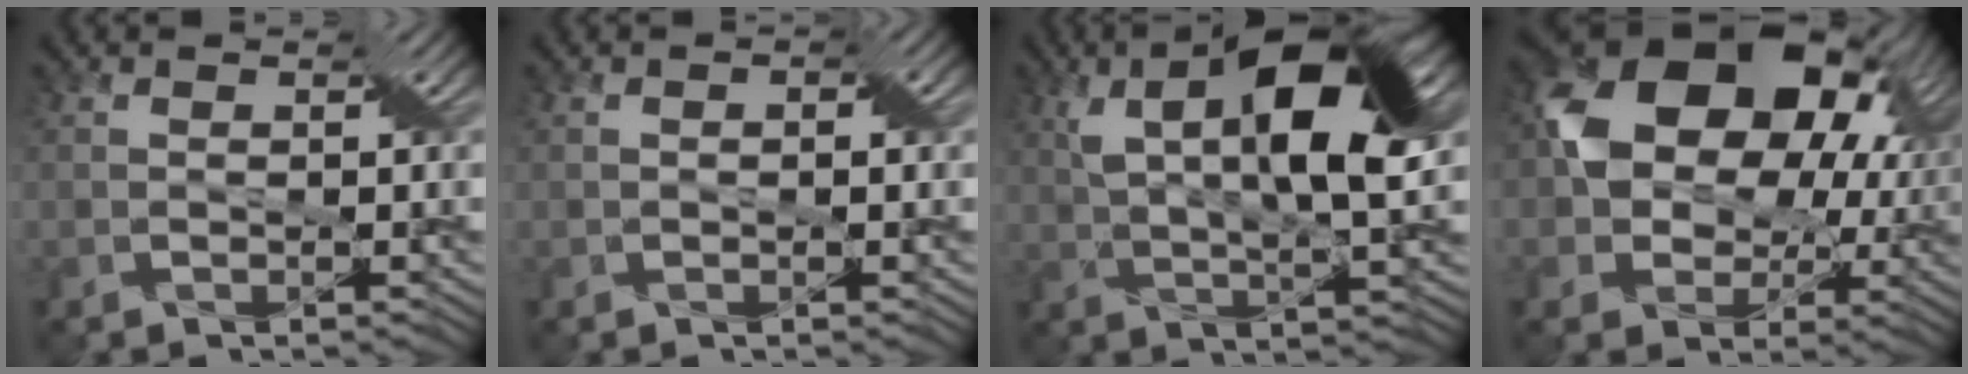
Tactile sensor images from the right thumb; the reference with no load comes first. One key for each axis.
{"total": 1.1, "fx": 0.1, "fy": 0.6, "fz": 1.0, "tx": -0.014, "ty": 0.003, "tz": 0.001}
{"total": 13.1, "fx": 4.4, "fy": 4.5, "fz": 11.4, "tx": -0.198, "ty": 0.002, "tz": 0.078}
{"total": 17.1, "fx": 4.5, "fy": 12.2, "fz": 11.1, "tx": -0.203, "ty": 0.015, "tz": 0.090}